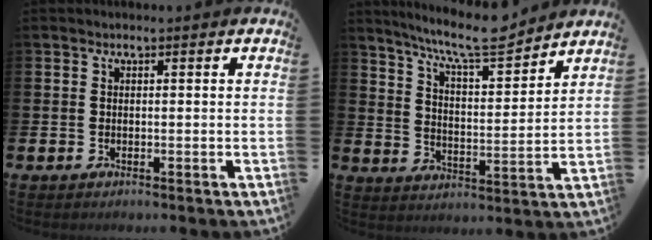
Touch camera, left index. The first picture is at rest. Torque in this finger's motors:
{"motor_torque": [0.70, -0.91, 0.54, 0.18]}